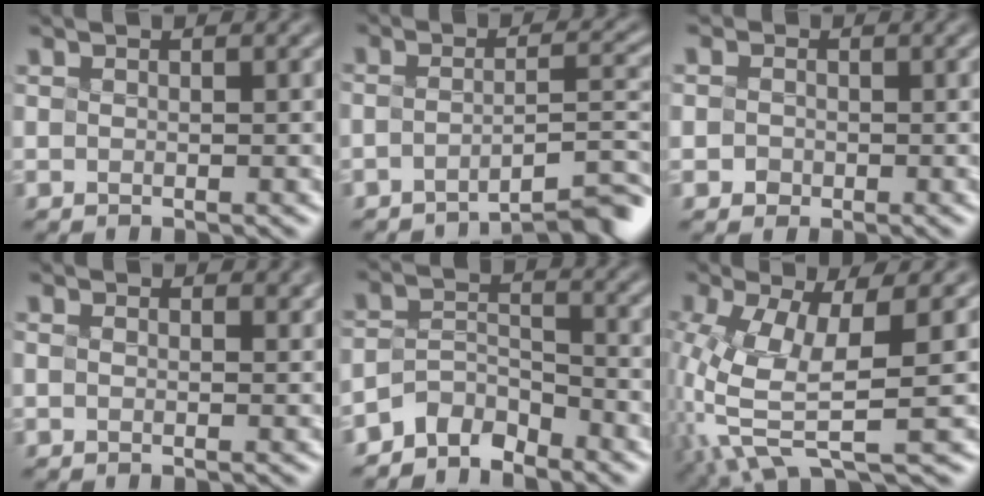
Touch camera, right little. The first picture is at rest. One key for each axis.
{"total": 5.3, "fx": -4.7, "fy": -0.5, "fz": 2.2, "tx": -0.036, "ty": -0.003, "tz": -0.047}
{"total": 2.3, "fx": -1.3, "fy": -0.2, "fz": -1.9, "tx": 0.022, "ty": -0.015, "tz": 0.003}
{"total": 0.0}
{"total": 4.7, "fx": -4.6, "fy": -0.1, "fz": -0.9, "tx": 0.000, "ty": -0.007, "tz": -0.061}
{"total": 6.0, "fx": -2.6, "fy": 1.0, "fz": 5.3, "tx": -0.154, "ty": -0.020, "tz": -0.018}